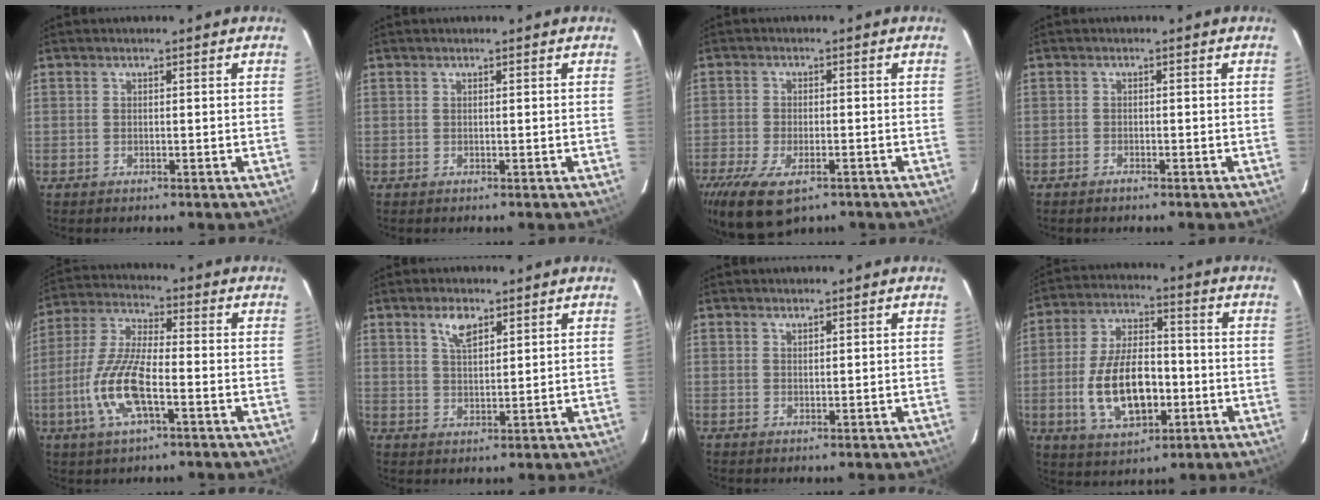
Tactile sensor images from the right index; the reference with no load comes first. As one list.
[{"total": 0.0}, {"total": 11.7, "force": [-7.2, 5.2, 7.6], "torque": [-0.174, -0.043, -0.120]}, {"total": 0.9, "force": [-0.8, 0.3, 0.1], "torque": [-0.002, -0.001, -0.017]}, {"total": 12.4, "force": [-4.2, 3.6, 11.1], "torque": [-0.242, -0.004, -0.085]}, {"total": 4.5, "force": [2.9, 1.8, 3.0], "torque": [-0.051, 0.001, 0.053]}, {"total": 0.9, "force": [0.8, 0.2, 0.1], "torque": [-0.001, -0.001, 0.016]}, {"total": 14.6, "force": [-3.4, 7.5, 12.0], "torque": [-0.242, 0.004, -0.045]}]